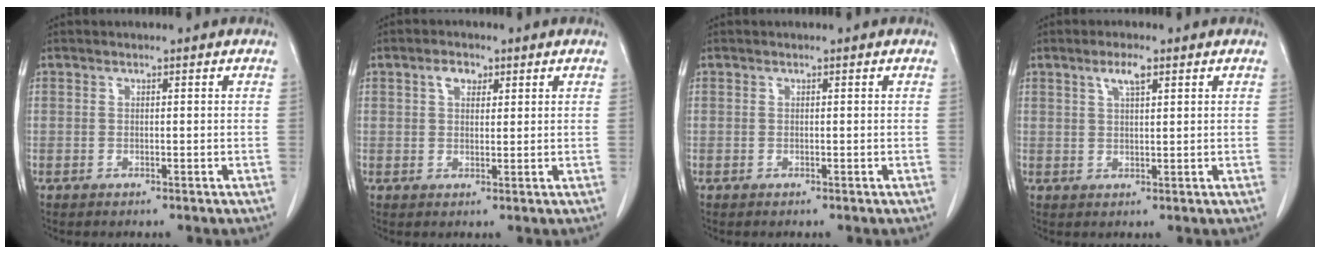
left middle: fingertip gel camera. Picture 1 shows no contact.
{"total": 2.8, "force": [1.5, 1.6, 1.7], "torque": [-0.034, 0.008, 0.028]}
{"total": 0.0}
{"total": 3.1, "force": [1.8, 0.5, 2.5], "torque": [-0.050, 0.003, 0.035]}